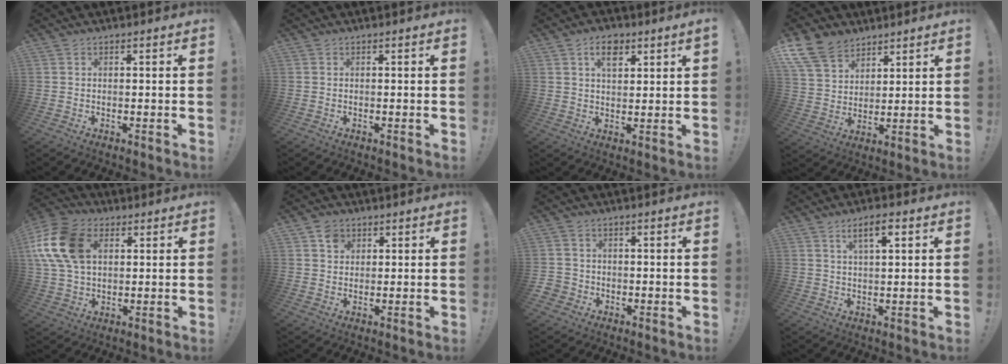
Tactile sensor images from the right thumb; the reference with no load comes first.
{"total": 0.0}
{"total": 6.2, "force": [3.4, 3.0, 4.2], "torque": [-0.078, -0.003, 0.060]}
{"total": 12.6, "force": [8.6, 8.0, 4.4], "torque": [-0.096, -0.048, 0.172]}
{"total": 18.3, "force": [4.7, 12.8, 12.2], "torque": [-0.243, 0.000, 0.092]}
{"total": 4.1, "force": [1.8, 3.5, 1.2], "torque": [-0.017, -0.001, 0.032]}
{"total": 3.2, "force": [-0.7, 3.0, 0.9], "torque": [-0.016, 0.004, -0.013]}
{"total": 5.9, "force": [2.5, 1.1, 5.3], "torque": [-0.091, 0.000, 0.035]}